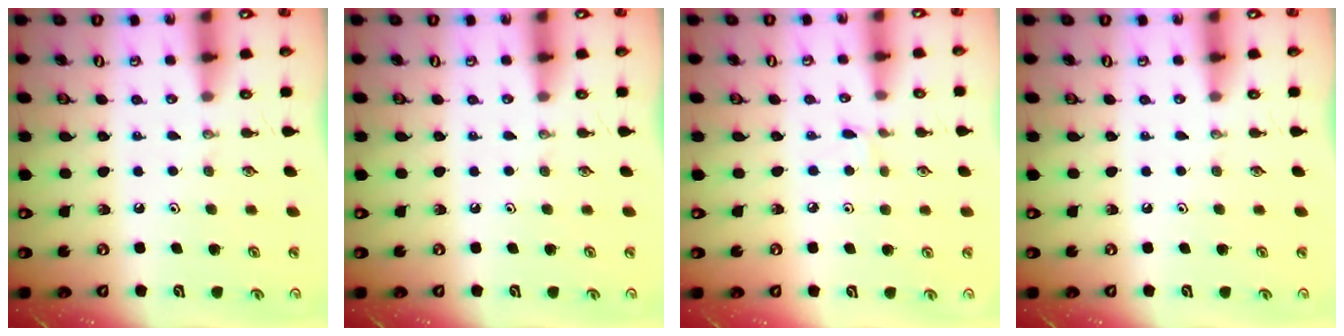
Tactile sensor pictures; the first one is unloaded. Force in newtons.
{"total": 0.0}
{"total": 2.3, "press": 2.3, "slide": 0.3}
{"total": 0.0}